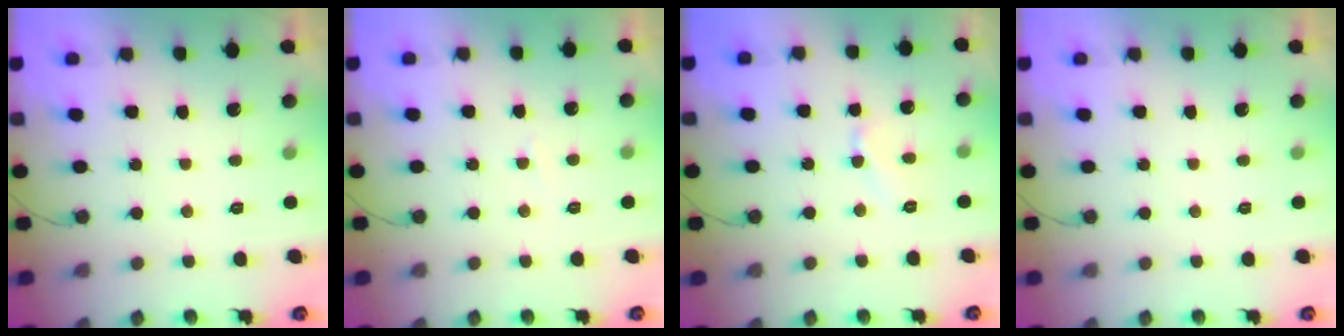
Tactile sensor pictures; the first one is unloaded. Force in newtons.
{"total": 1.4, "press": 1.4, "slide": 0.1}
{"total": 5.3, "press": 5.3, "slide": 0.6}
{"total": 0.0}